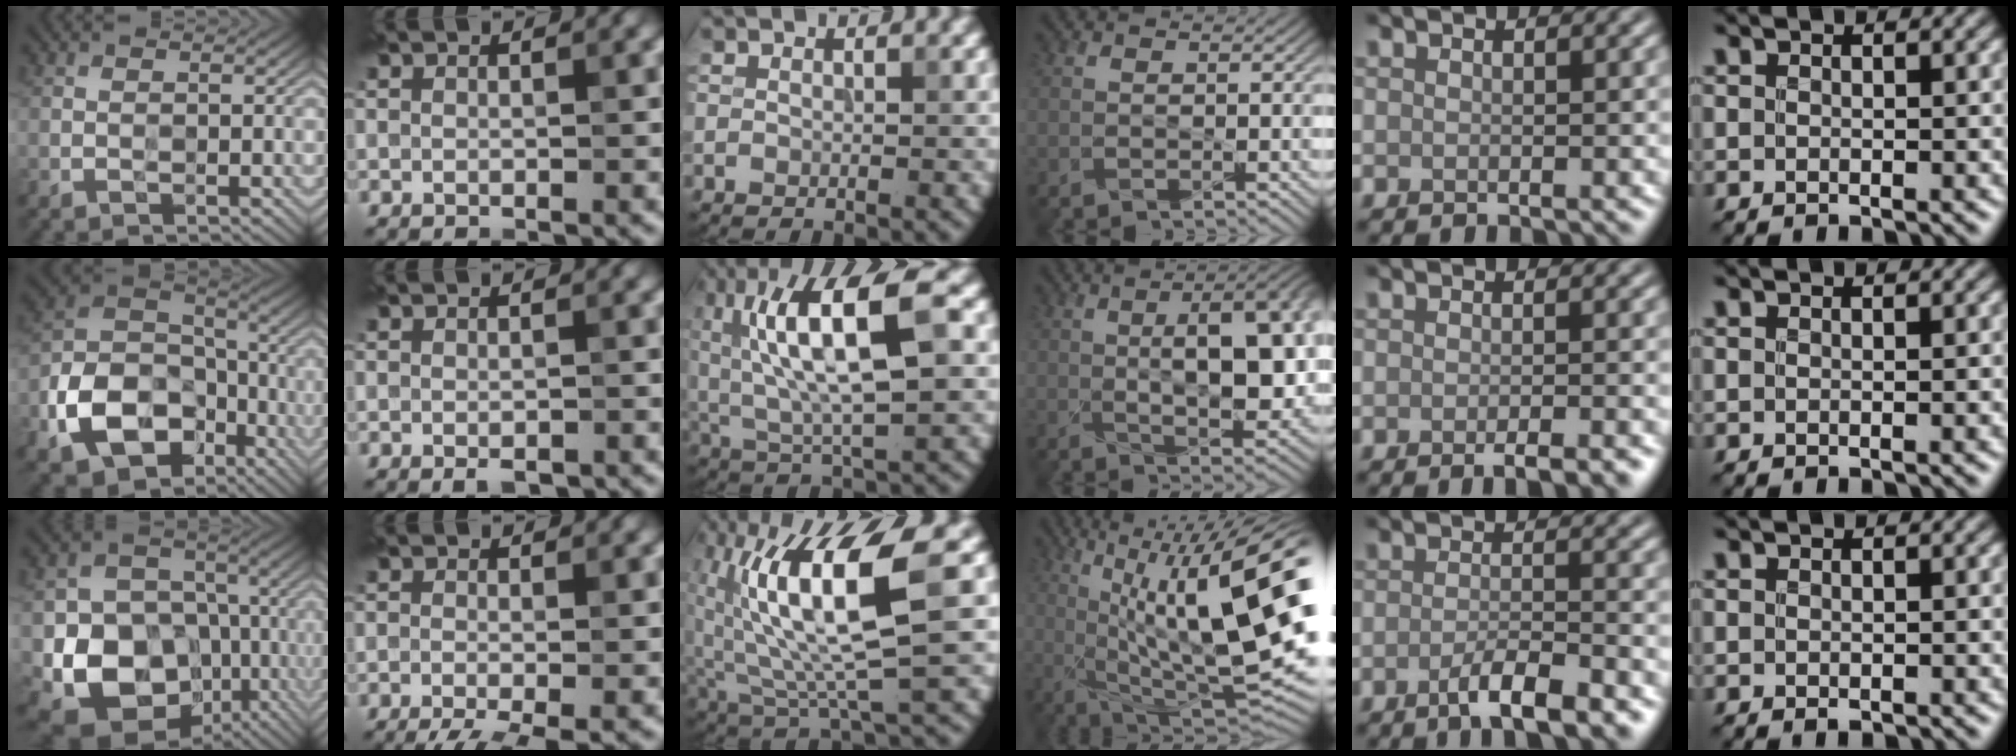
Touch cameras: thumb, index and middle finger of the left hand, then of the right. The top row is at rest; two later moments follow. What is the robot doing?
{"motion": "wipe", "object": "measuring cup"}